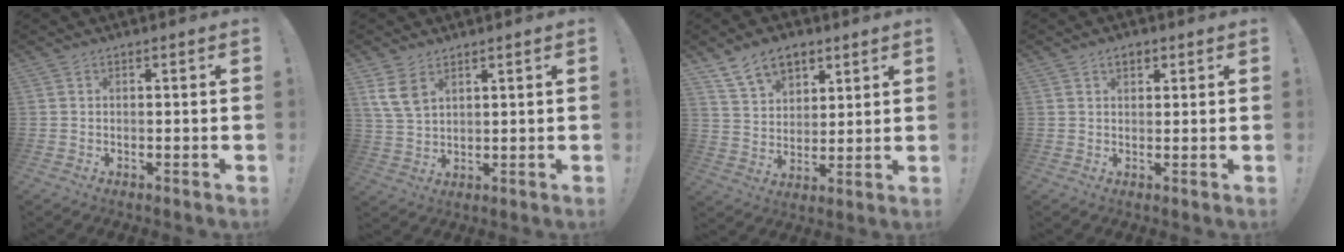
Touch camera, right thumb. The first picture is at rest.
{"total": 7.2, "force": [4.0, 4.1, 4.4], "torque": [-0.075, -0.018, 0.077]}
{"total": 11.2, "force": [6.9, 7.3, 5.0], "torque": [-0.077, -0.031, 0.133]}
{"total": 2.1, "force": [1.1, 1.1, 1.3], "torque": [-0.015, -0.001, 0.018]}